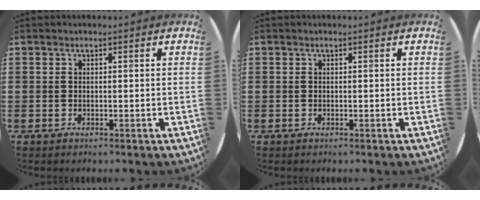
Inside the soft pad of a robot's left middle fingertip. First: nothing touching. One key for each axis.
{"total": 0.0}